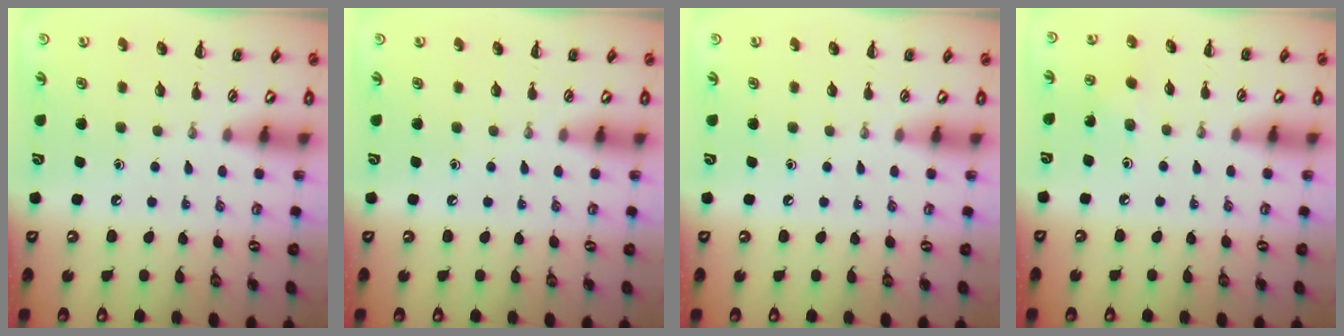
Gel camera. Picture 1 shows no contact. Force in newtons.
{"total": 0.0}
{"total": 0.0}
{"total": 2.4, "press": 2.3, "slide": 0.8}